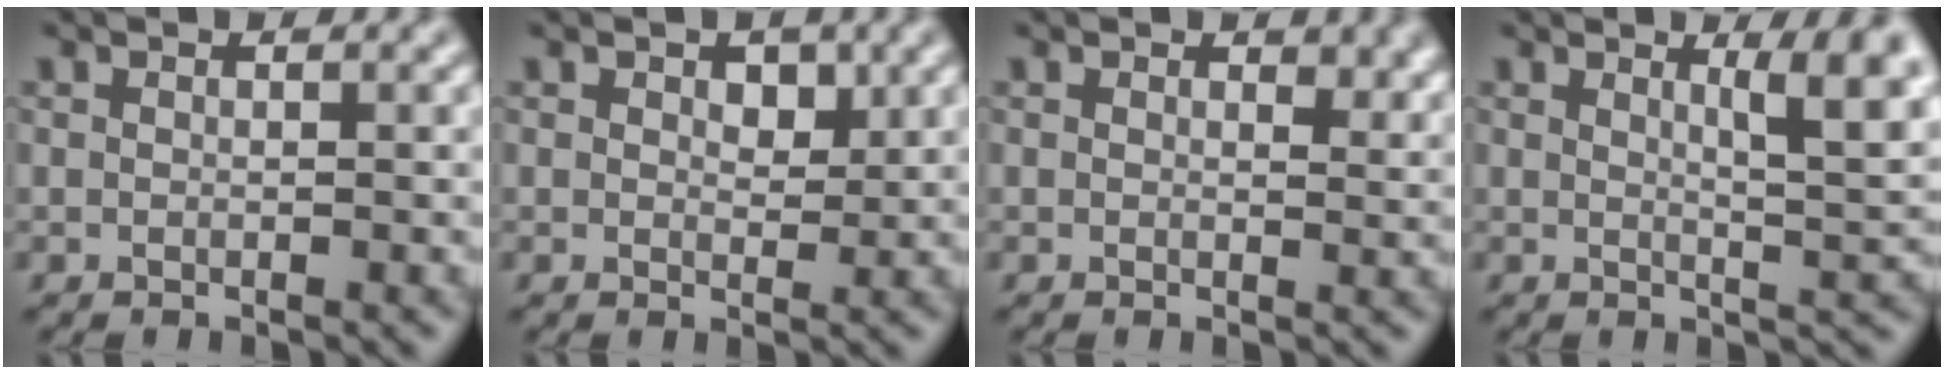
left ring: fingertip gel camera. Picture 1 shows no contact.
{"total": 1.8, "force": [0.7, 1.1, 1.2], "torque": [-0.014, -0.003, 0.011]}
{"total": 1.8, "force": [0.9, 1.0, 1.2], "torque": [-0.014, -0.005, 0.014]}
{"total": 5.4, "force": [2.1, 1.3, 4.8], "torque": [-0.053, -0.003, 0.031]}